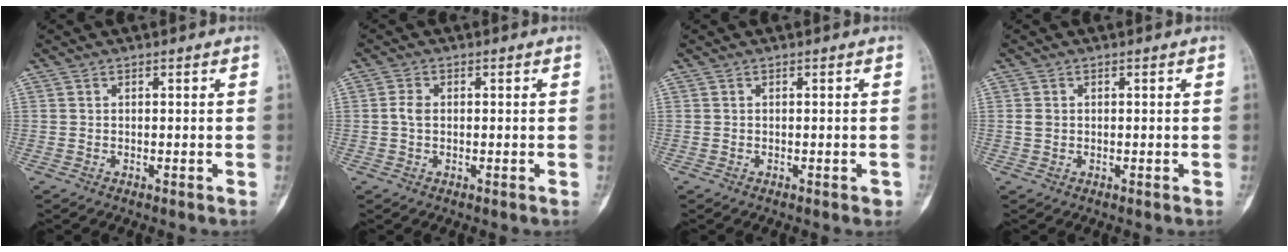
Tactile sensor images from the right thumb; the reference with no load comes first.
{"total": 2.1, "force": [0.0, 1.4, 1.5], "torque": [-0.032, 0.002, -0.004]}
{"total": 0.8, "force": [-0.4, 0.4, 0.6], "torque": [-0.004, 0.000, -0.003]}
{"total": 1.2, "force": [0.1, 1.0, 0.7], "torque": [-0.012, 0.003, 0.003]}